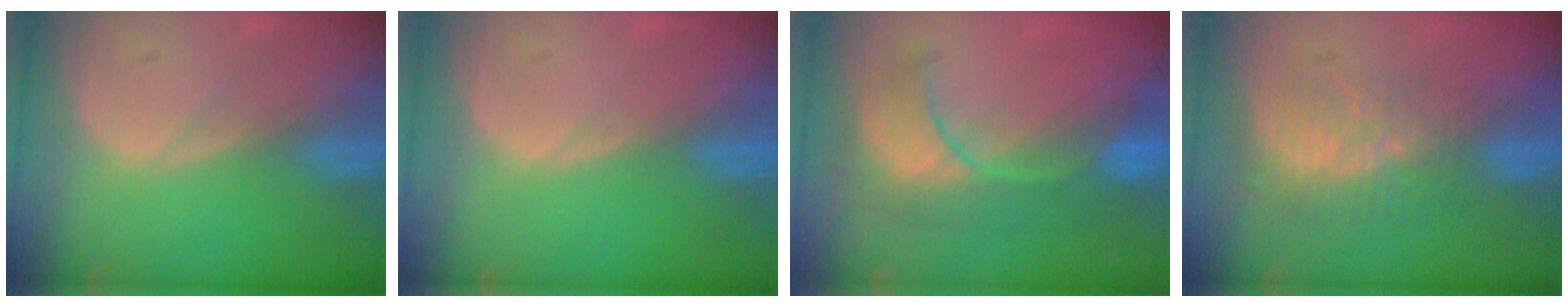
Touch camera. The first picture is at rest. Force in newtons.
{"total": 0.0}
{"total": 9.2, "press": 8.7, "slide": 2.8}
{"total": 8.6, "press": 7.4, "slide": 4.3}